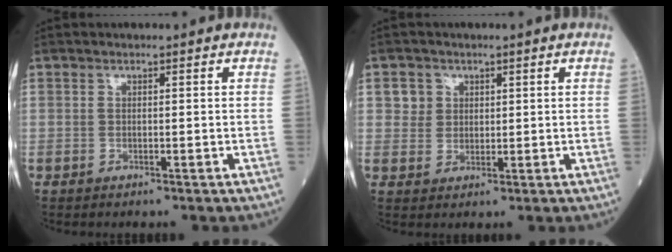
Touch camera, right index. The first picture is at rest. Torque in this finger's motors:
{"motor_torque": [-0.09, 0.00, -0.04, 0.00]}